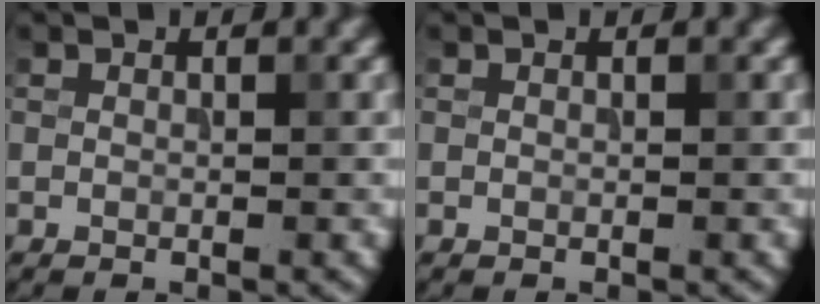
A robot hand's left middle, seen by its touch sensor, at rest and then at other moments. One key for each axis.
{"total": 0.0}